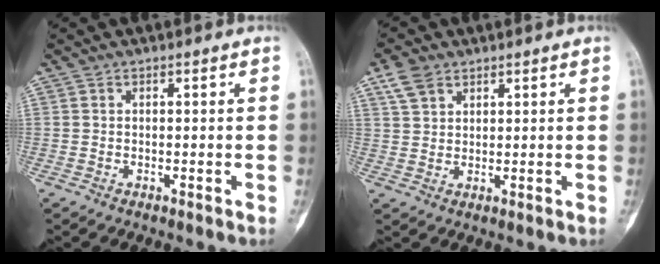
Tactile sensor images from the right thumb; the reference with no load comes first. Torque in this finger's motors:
{"motor_torque": [-0.54, 0.56, 0.32, 0.25, 0.04]}